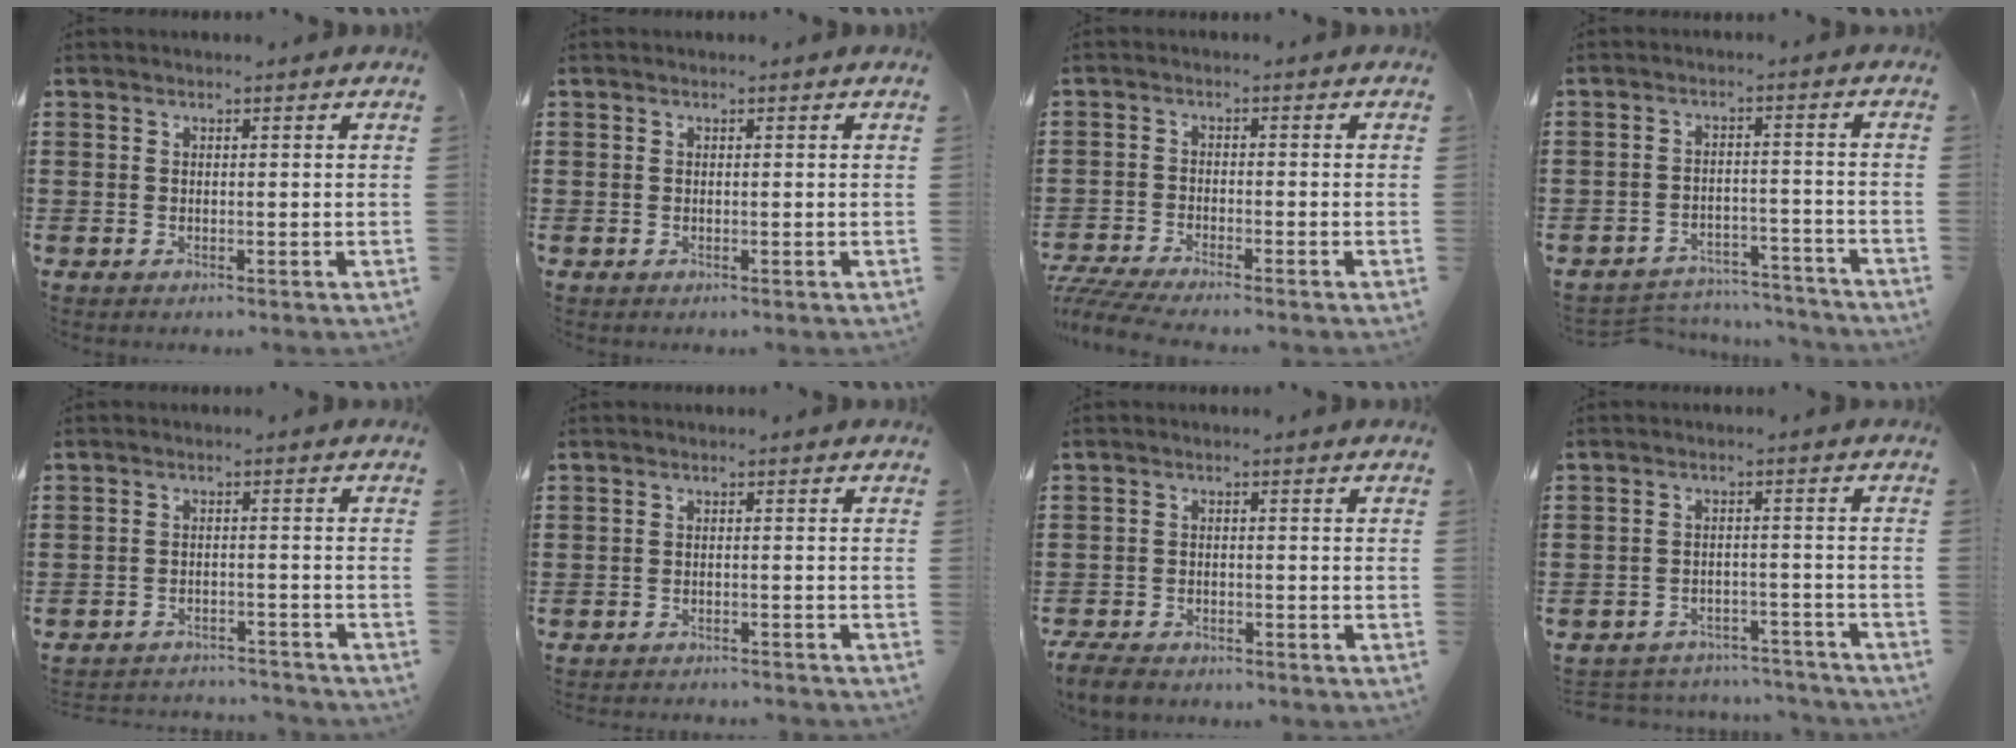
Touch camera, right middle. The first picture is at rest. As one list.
[{"total": 0.0}, {"total": 4.0, "force": [-3.8, 0.1, 1.2], "torque": [-0.042, -0.013, -0.082]}, {"total": 4.6, "force": [-4.5, 0.8, 0.2], "torque": [-0.006, 0.008, -0.095]}, {"total": 3.1, "force": [-3.0, 0.3, 0.0], "torque": [-0.007, 0.001, -0.066]}, {"total": 1.9, "force": [-1.9, 0.1, 0.0], "torque": [-0.005, 0.003, -0.041]}, {"total": 3.5, "force": [-3.3, 0.9, 0.7], "torque": [-0.028, 0.000, -0.074]}, {"total": 4.0, "force": [-3.9, 0.7, 0.1], "torque": [-0.005, 0.006, -0.084]}]